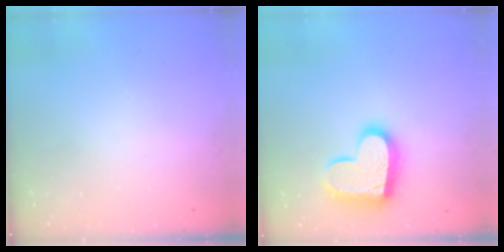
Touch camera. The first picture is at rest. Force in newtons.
{"total": 15.7, "press": 15.6, "slide": 1.1}